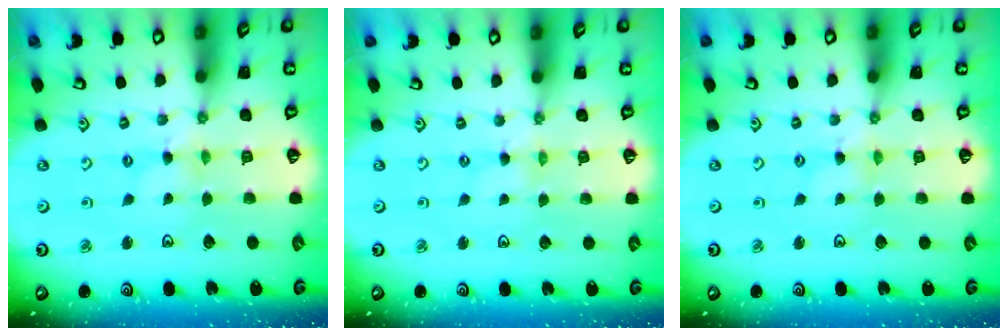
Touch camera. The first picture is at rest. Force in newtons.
{"total": 0.0}
{"total": 1.5, "press": 1.5, "slide": 0.3}